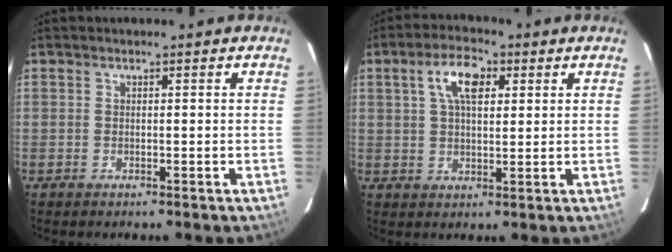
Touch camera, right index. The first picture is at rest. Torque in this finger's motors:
{"motor_torque": [0.29, 0.04, 0.21, 0.12]}